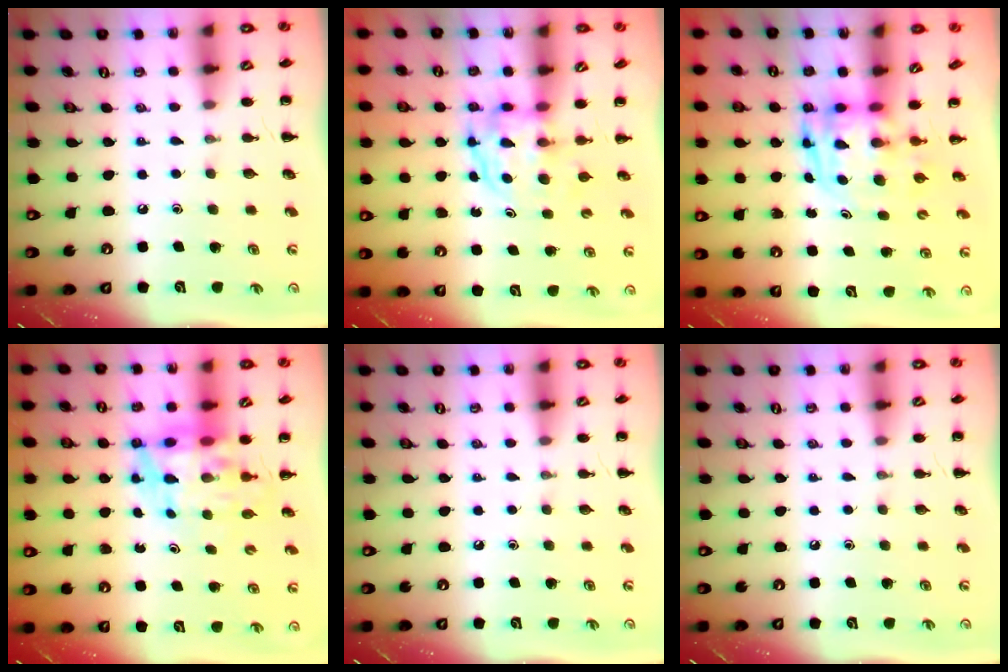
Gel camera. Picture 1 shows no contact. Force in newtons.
{"total": 3.9, "press": 3.9, "slide": 0.3}
{"total": 3.3, "press": 3.3, "slide": 0.7}
{"total": 6.9, "press": 6.5, "slide": 2.1}
{"total": 0.0}
{"total": 0.0}